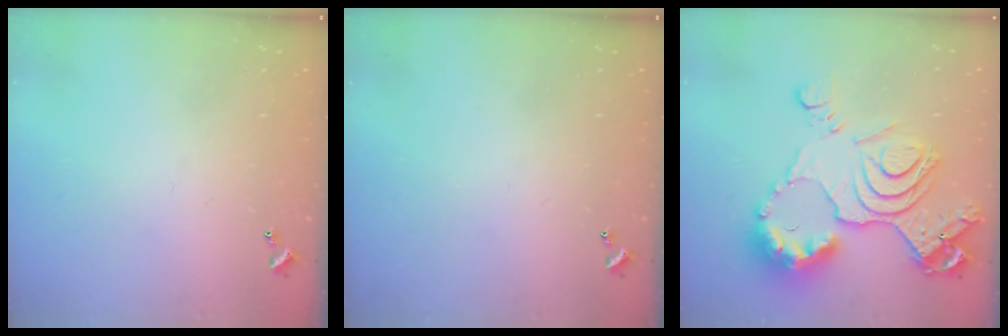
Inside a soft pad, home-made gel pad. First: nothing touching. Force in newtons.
{"total": 0.0}
{"total": 20.1, "press": 20.0, "slide": 2.4}